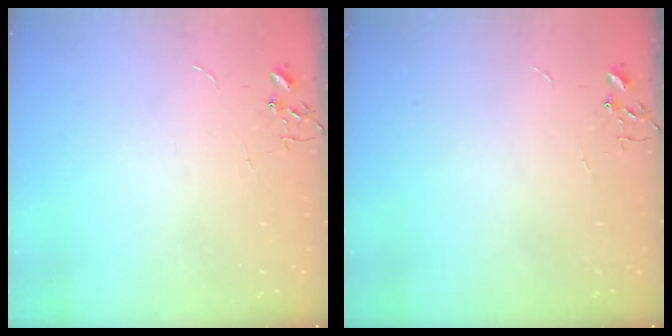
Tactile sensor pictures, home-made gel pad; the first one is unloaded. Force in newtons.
{"total": 0.0}